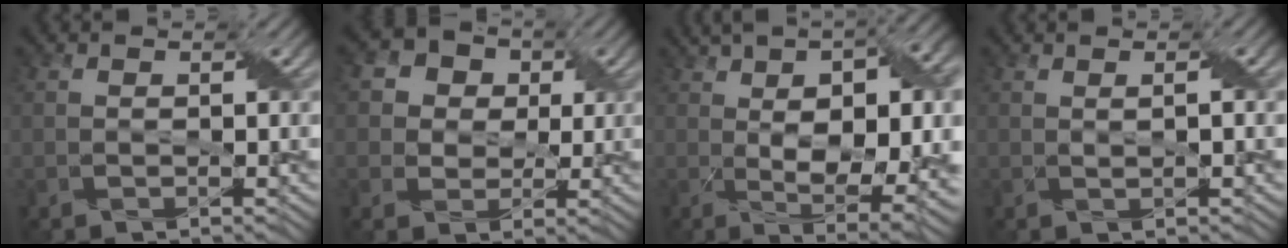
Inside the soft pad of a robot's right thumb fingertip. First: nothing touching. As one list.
[{"total": 6.2, "force": [2.0, 5.4, 2.3], "torque": [-0.073, 0.015, 0.024]}, {"total": 18.3, "force": [2.2, 8.1, 16.3], "torque": [-0.254, 0.022, 0.054]}, {"total": 1.3, "force": [0.4, 0.1, 1.2], "torque": [-0.022, 0.003, 0.007]}]